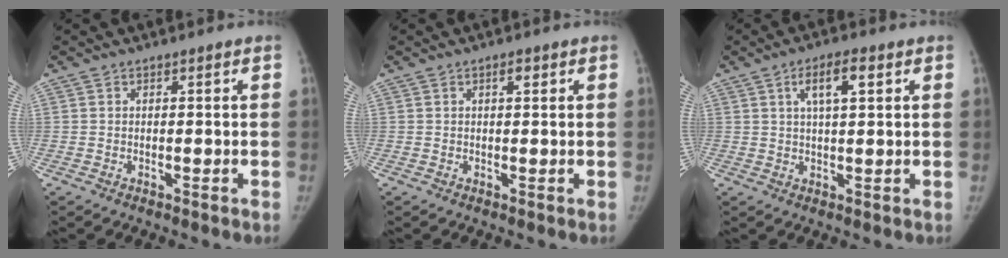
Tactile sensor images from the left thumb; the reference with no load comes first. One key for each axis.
{"total": 1.3, "fx": 0.6, "fy": 0.5, "fz": 1.1, "tx": -0.012, "ty": 0.002, "tz": 0.008}
{"total": 5.7, "fx": 2.3, "fy": 1.8, "fz": 5.0, "tx": -0.080, "ty": 0.003, "tz": 0.040}